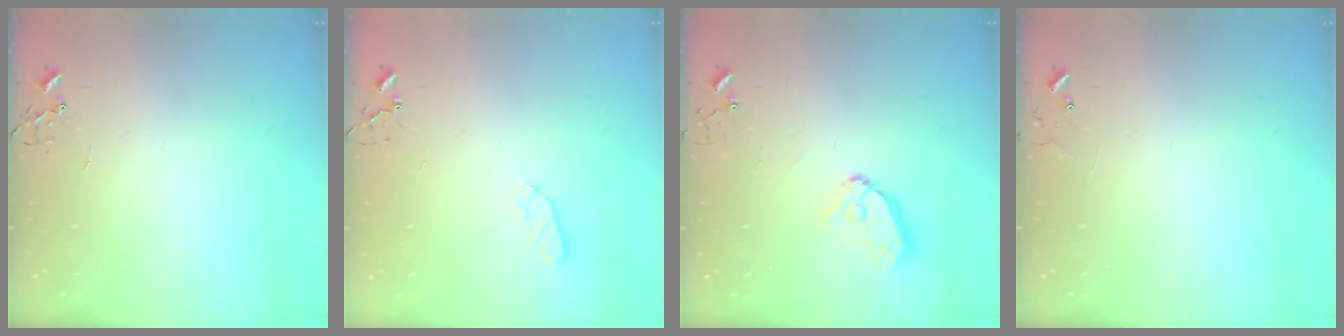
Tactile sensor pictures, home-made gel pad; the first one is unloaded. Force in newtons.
{"total": 5.0, "press": 4.9, "slide": 0.7}
{"total": 9.9, "press": 9.8, "slide": 1.3}
{"total": 5.8, "press": 5.8, "slide": 0.5}